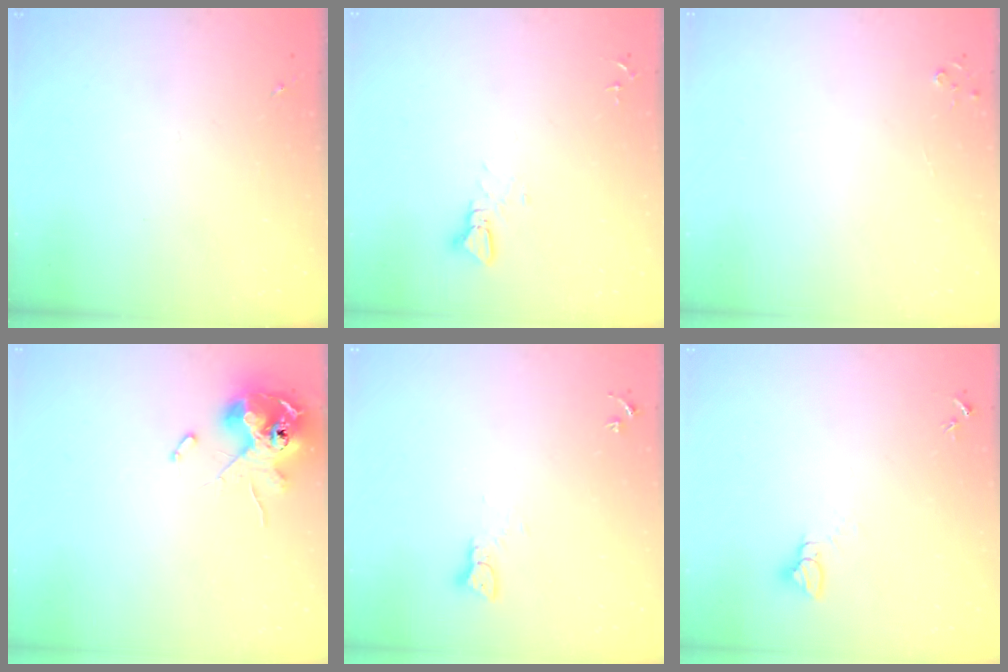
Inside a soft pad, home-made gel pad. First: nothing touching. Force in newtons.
{"total": 2.4, "press": 2.4, "slide": 0.1}
{"total": 2.7, "press": 2.7, "slide": 0.3}
{"total": 11.6, "press": 11.4, "slide": 2.1}
{"total": 3.2, "press": 3.2, "slide": 0.1}
{"total": 2.8, "press": 2.8, "slide": 0.1}